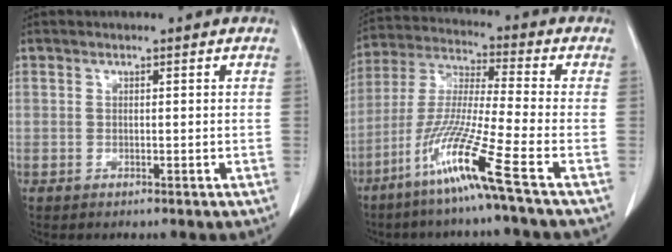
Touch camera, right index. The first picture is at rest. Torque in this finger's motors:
{"motor_torque": [1.24, -0.90, 0.66, 0.21]}